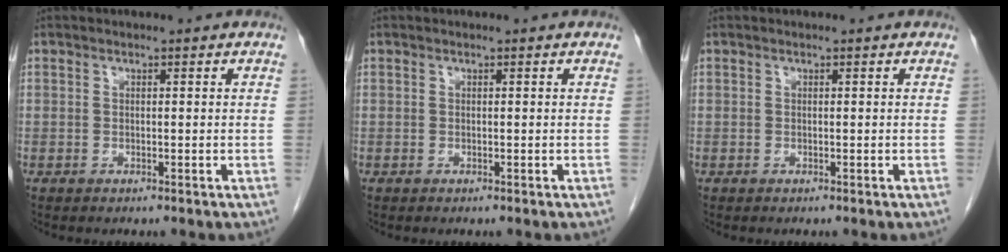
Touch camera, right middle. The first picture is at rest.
{"total": 0.0}
{"total": 0.0}